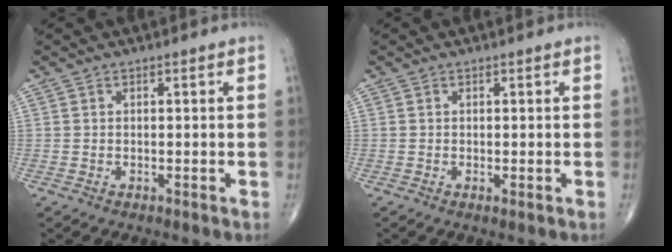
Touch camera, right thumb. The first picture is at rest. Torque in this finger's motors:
{"motor_torque": [-0.09, 0.04, -0.28, -0.10, -0.02]}